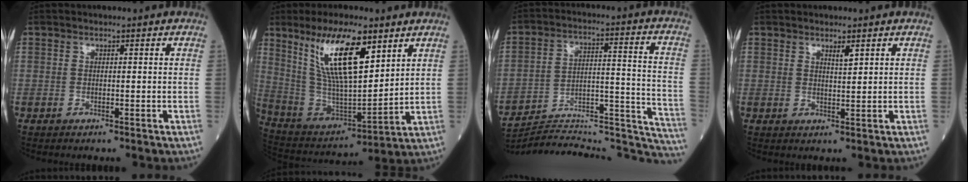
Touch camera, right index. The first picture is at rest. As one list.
[{"total": 16.9, "force": [9.0, 4.2, 13.7], "torque": [-0.262, 0.000, 0.176]}, {"total": 26.1, "force": [-25.1, 2.9, 6.5], "torque": [-0.050, 0.036, -0.348]}, {"total": 1.6, "force": [1.1, 0.1, 1.1], "torque": [-0.021, -0.005, 0.019]}]